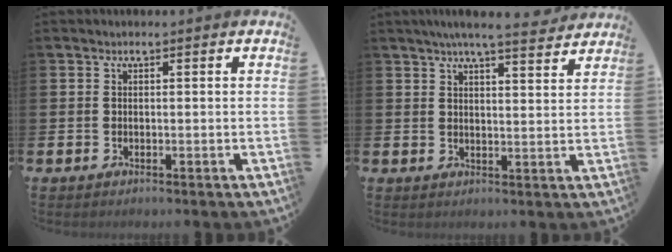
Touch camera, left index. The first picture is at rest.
{"total": 5.5, "force": [5.1, -0.1, 1.9], "torque": [-0.037, -0.024, 0.087]}